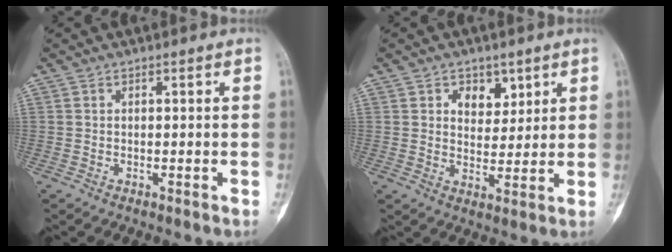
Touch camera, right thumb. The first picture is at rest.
{"total": 5.5, "force": [2.8, 3.9, 2.7], "torque": [-0.011, -0.017, 0.046]}